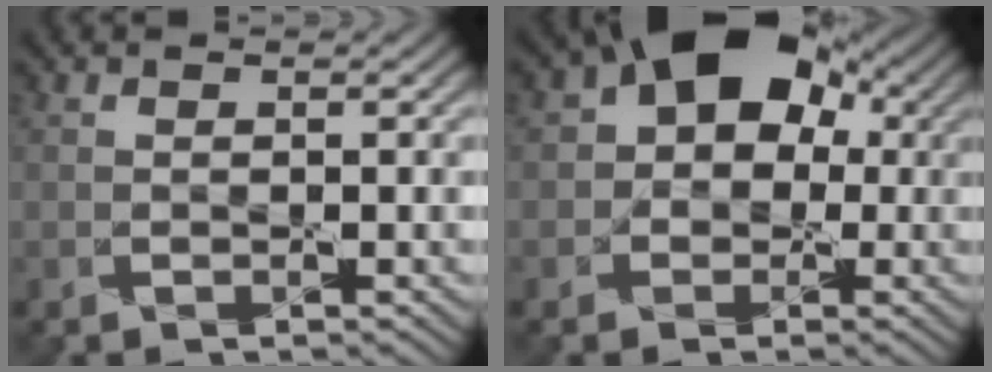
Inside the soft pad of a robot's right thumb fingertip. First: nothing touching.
{"total": 11.6, "force": [2.8, 8.9, 6.9], "torque": [-0.087, 0.038, 0.005]}